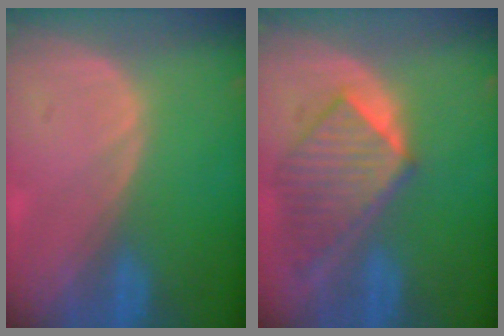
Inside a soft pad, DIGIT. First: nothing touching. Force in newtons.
{"total": 8.0, "press": 7.5, "slide": 2.7}